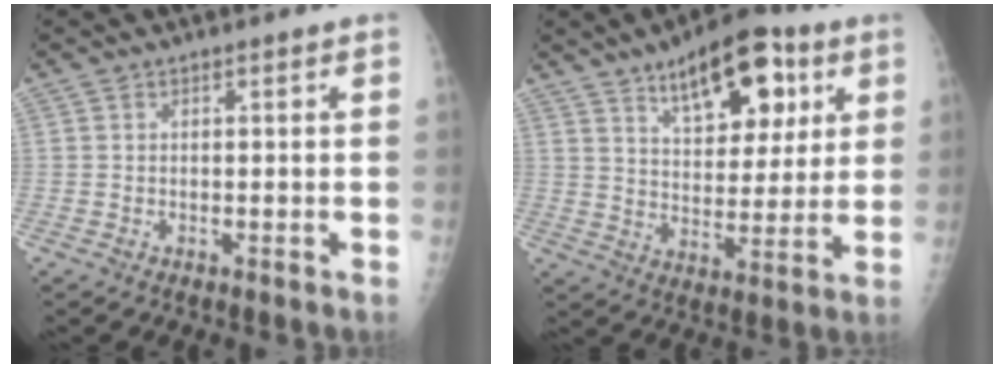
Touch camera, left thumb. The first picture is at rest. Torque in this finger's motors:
{"motor_torque": [0.11, 0.20, 0.38, 0.08, 0.21]}